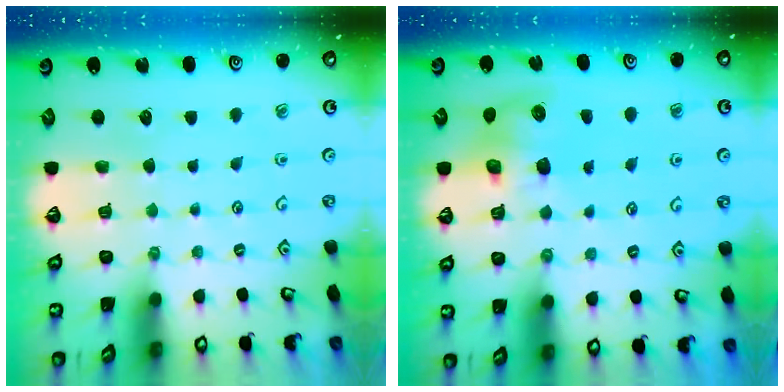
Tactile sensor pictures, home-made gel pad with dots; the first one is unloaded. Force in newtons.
{"total": 7.3, "press": 7.2, "slide": 1.0}